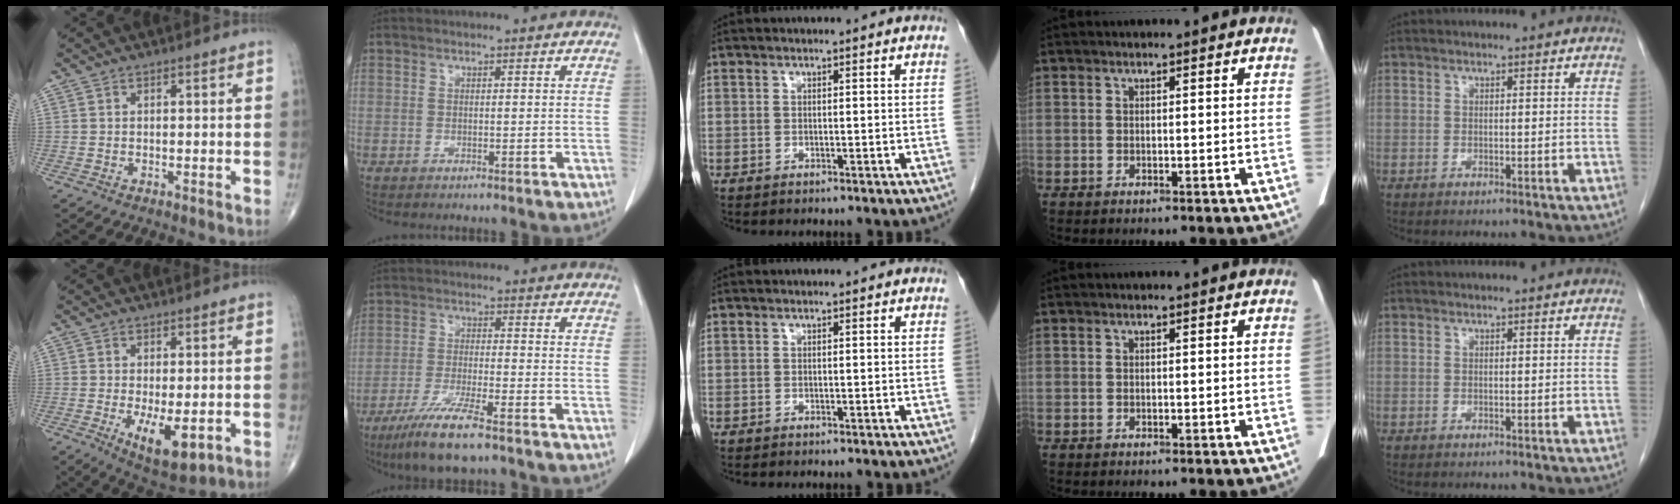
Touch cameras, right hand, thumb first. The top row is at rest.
{"thumb": {"total": 9.0, "force": [-2.4, 3.7, 7.9], "torque": [-0.122, -0.018, -0.027]}, "index": {"total": 9.1, "force": [-6.5, 0.4, 6.3], "torque": [-0.120, -0.026, -0.117]}}